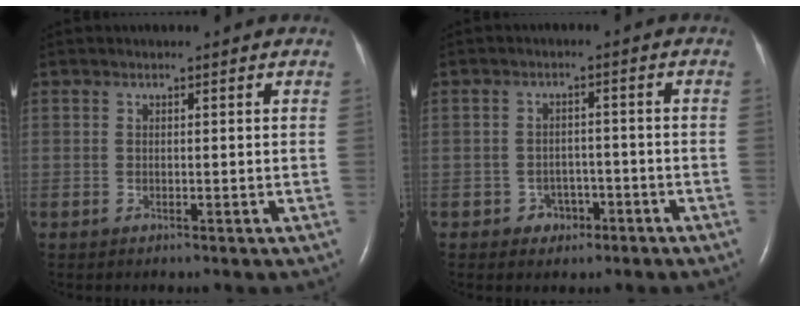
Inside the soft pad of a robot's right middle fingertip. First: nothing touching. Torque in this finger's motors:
{"motor_torque": [-0.21, 0.02, 0.00, 0.00]}